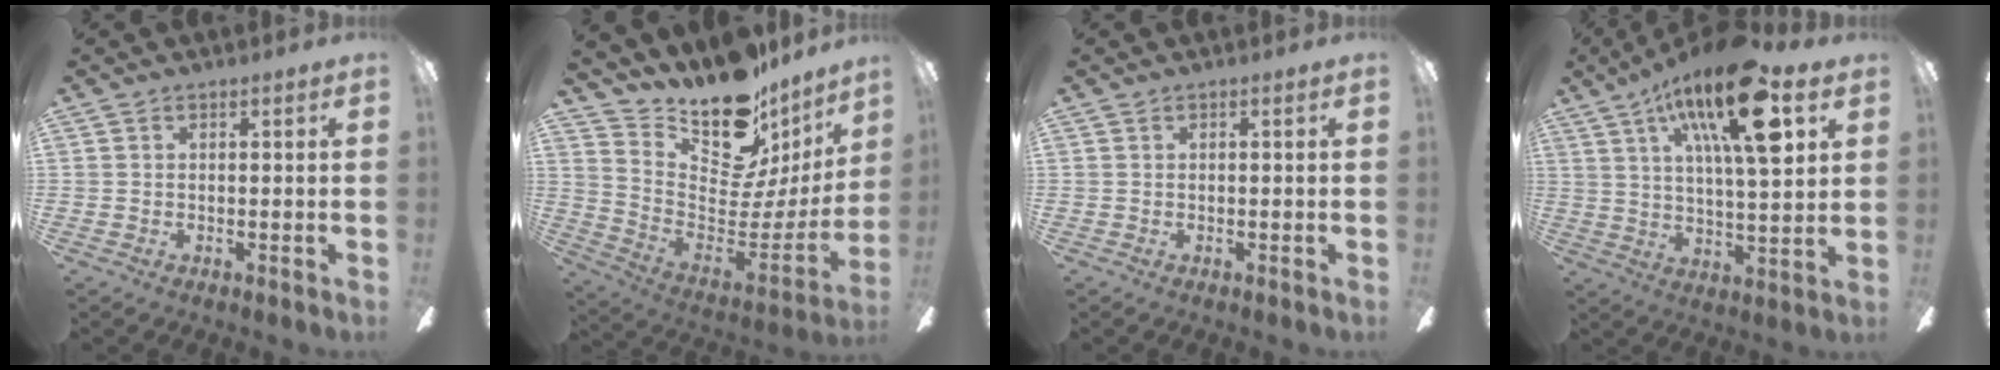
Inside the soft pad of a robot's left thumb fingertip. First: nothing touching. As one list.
[{"total": 18.4, "force": [15.0, 7.5, 7.6], "torque": [-0.101, -0.140, 0.257]}, {"total": 0.0}, {"total": 22.2, "force": [10.9, 7.1, 18.0], "torque": [-0.290, -0.032, 0.168]}]